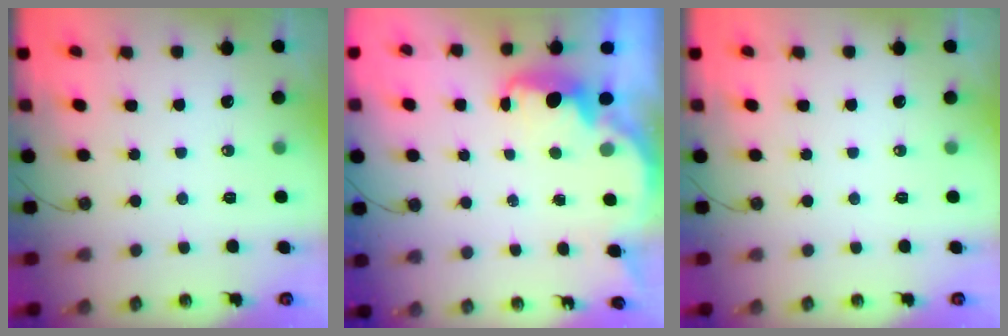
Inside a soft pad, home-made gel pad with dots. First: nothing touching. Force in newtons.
{"total": 2.7, "press": 2.6, "slide": 0.6}
{"total": 0.0}